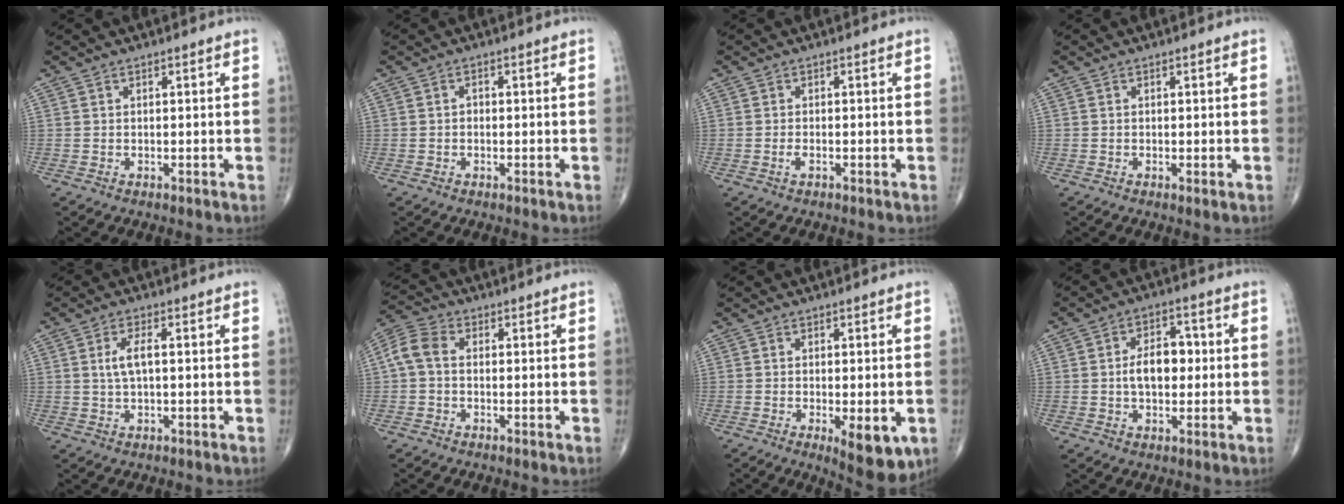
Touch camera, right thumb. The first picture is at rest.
{"total": 1.0, "force": [-0.2, 0.7, 0.6], "torque": [-0.007, 0.004, -0.006]}
{"total": 1.0, "force": [-0.4, 0.3, 0.8], "torque": [-0.017, 0.000, -0.009]}
{"total": 0.6, "force": [0.0, 0.1, 0.6], "torque": [-0.013, -0.004, -0.002]}
{"total": 3.9, "force": [0.5, 1.5, 3.6], "torque": [-0.083, 0.006, 0.009]}
{"total": 5.6, "force": [0.0, 3.8, 4.0], "torque": [-0.084, 0.016, -0.010]}
{"total": 8.4, "force": [-2.6, 3.0, 7.4], "torque": [-0.090, -0.015, -0.031]}
{"total": 8.0, "force": [0.1, 5.0, 6.3], "torque": [-0.086, 0.016, -0.004]}